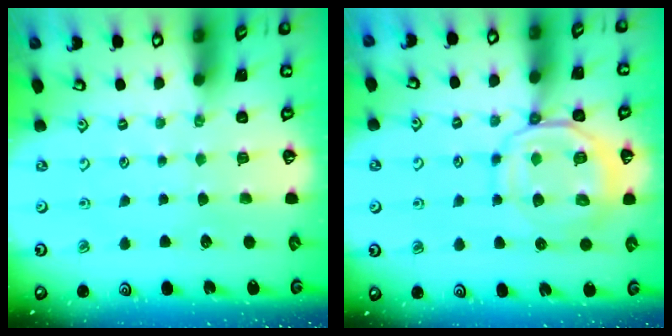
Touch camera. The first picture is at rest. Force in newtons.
{"total": 12.2, "press": 12.1, "slide": 1.3}